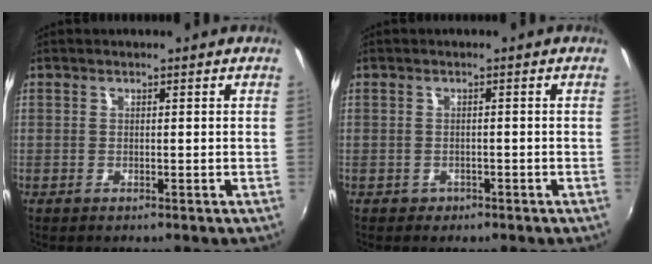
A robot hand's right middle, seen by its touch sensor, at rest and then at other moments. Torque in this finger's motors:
{"motor_torque": [-0.16, -0.23, -0.04, -0.01]}